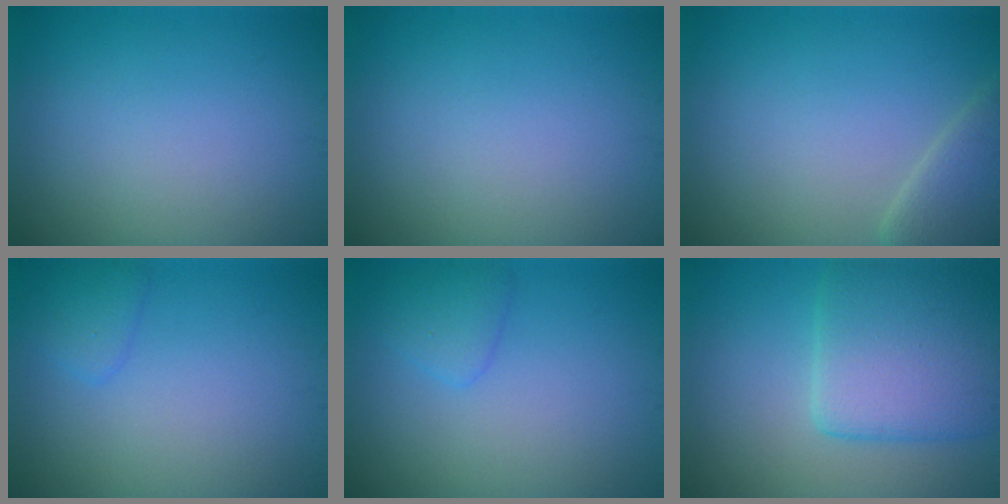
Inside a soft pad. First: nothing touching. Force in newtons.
{"total": 0.0}
{"total": 3.3, "press": 3.3, "slide": 0.3}
{"total": 1.5, "press": 1.5, "slide": 0.0}
{"total": 1.7, "press": 1.7, "slide": 0.2}
{"total": 7.2, "press": 7.2, "slide": 0.5}